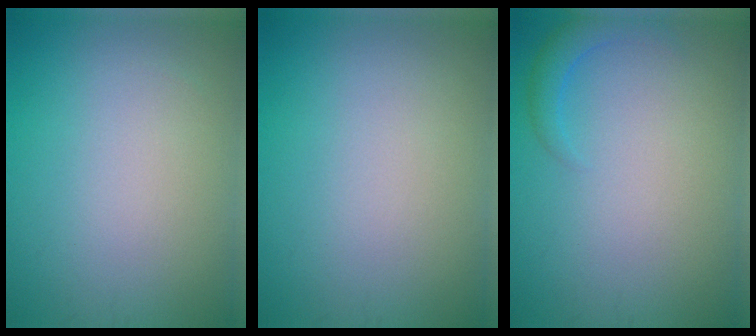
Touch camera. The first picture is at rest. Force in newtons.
{"total": 0.0}
{"total": 1.8, "press": 1.8, "slide": 0.1}